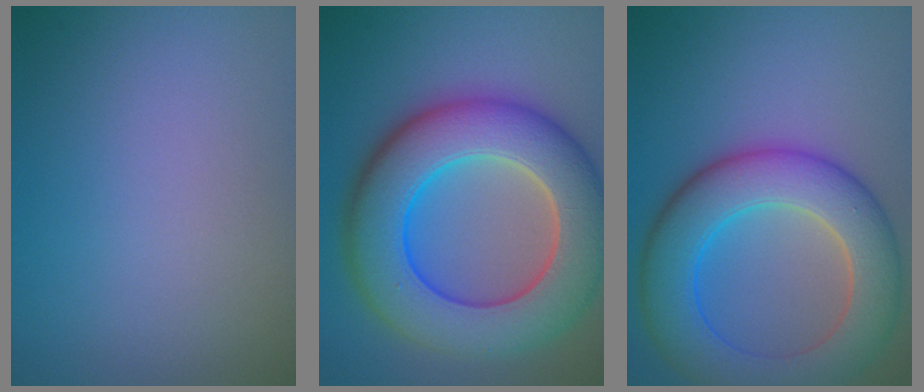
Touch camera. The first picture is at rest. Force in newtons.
{"total": 12.3, "press": 12.3, "slide": 0.5}
{"total": 9.0, "press": 9.0, "slide": 0.4}